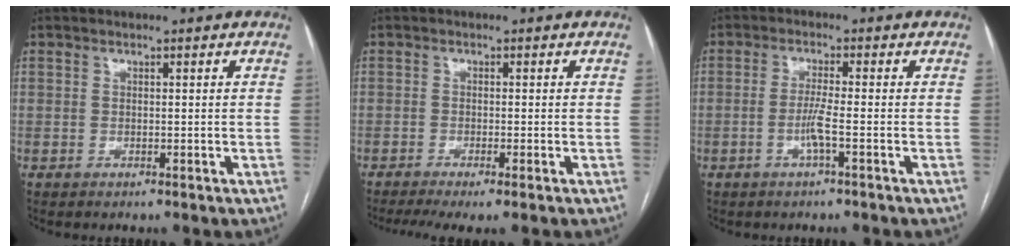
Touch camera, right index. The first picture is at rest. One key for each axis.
{"total": 5.7, "fx": -4.0, "fy": 0.3, "fz": 4.0, "tx": -0.065, "ty": -0.009, "tz": -0.066}
{"total": 3.3, "fx": -1.1, "fy": -0.3, "fz": 3.1, "tx": -0.063, "ty": -0.003, "tz": -0.025}